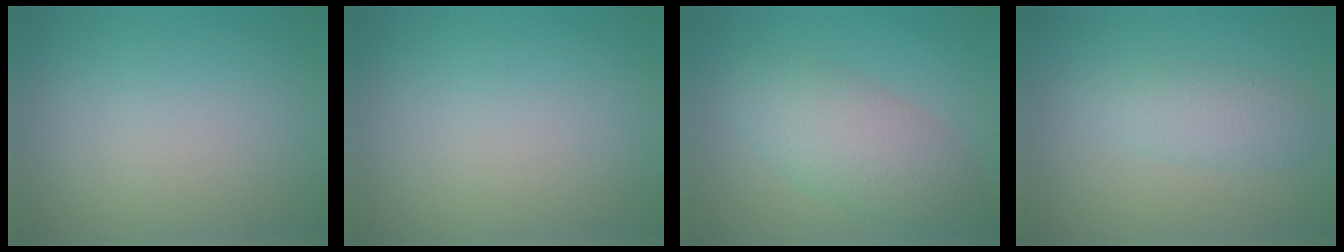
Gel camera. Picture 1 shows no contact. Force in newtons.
{"total": 0.0}
{"total": 5.3, "press": 5.3, "slide": 0.4}
{"total": 2.6, "press": 2.6, "slide": 0.1}